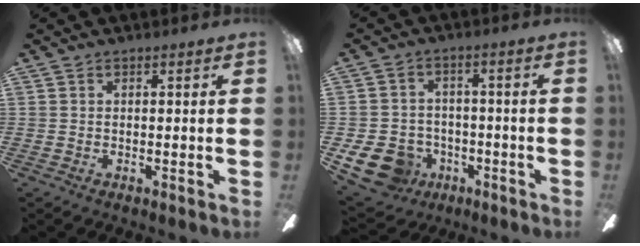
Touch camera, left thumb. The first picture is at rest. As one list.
[{"total": 10.4, "force": [-5.3, 7.8, 4.2], "torque": [-0.122, 0.029, -0.095]}]